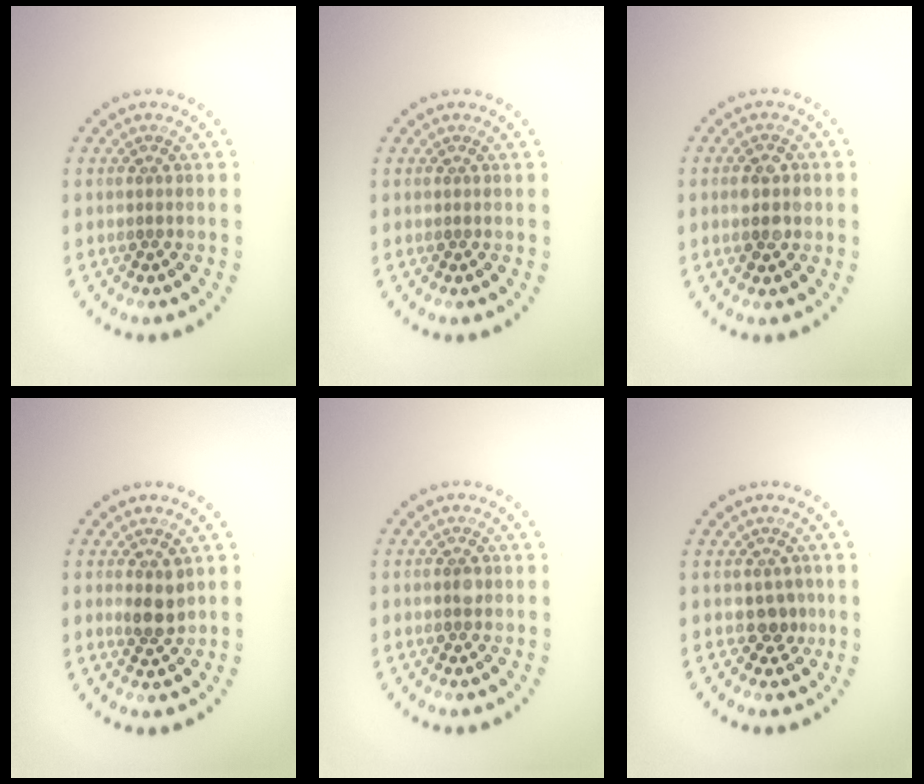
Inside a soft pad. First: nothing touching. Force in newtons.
{"total": 0.0}
{"total": 2.8, "press": 2.8, "slide": 0.2}
{"total": 1.7, "press": 1.6, "slide": 0.8}
{"total": 0.9, "press": 0.9, "slide": 0.0}
{"total": 1.4, "press": 1.3, "slide": 0.7}